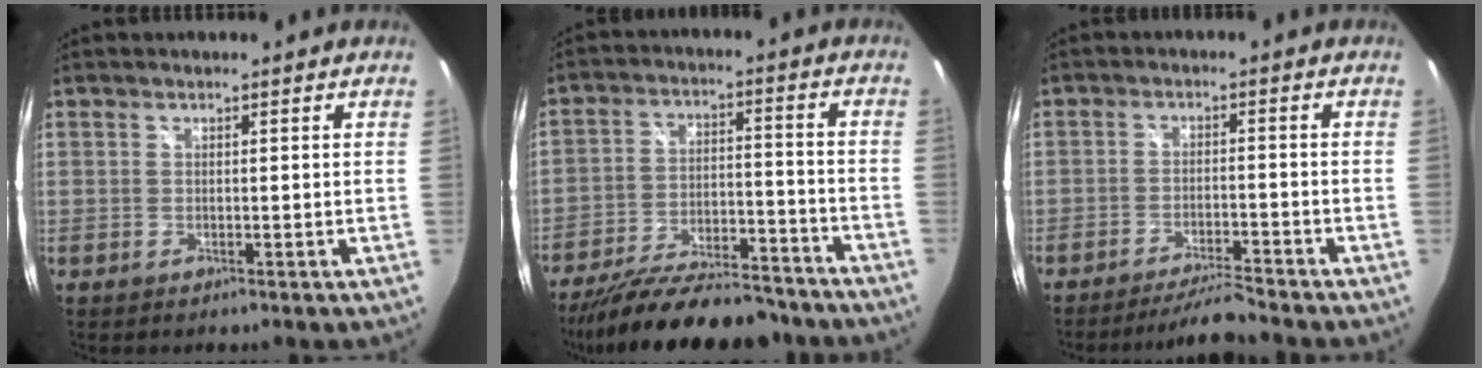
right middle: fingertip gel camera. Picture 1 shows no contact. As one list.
[{"total": 22.7, "force": [-19.2, 6.3, 10.1], "torque": [-0.189, -0.019, -0.275]}, {"total": 6.3, "force": [-6.0, -0.4, 1.9], "torque": [-0.053, 0.003, -0.104]}]